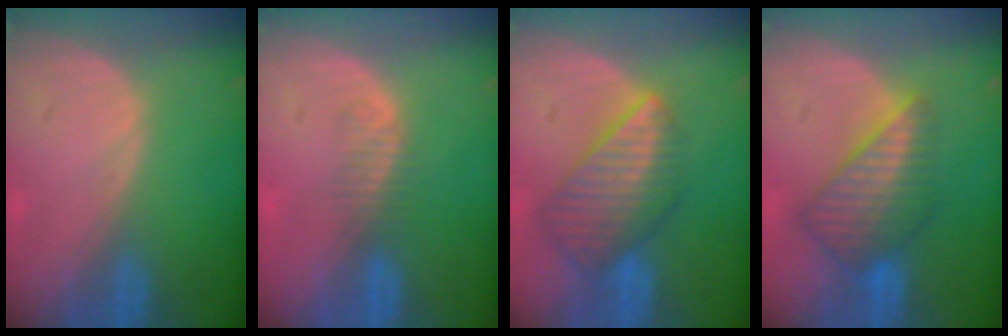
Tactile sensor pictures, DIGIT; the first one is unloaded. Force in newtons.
{"total": 1.9, "press": 1.6, "slide": 1.0}
{"total": 8.4, "press": 7.5, "slide": 3.9}
{"total": 7.8, "press": 7.1, "slide": 3.4}